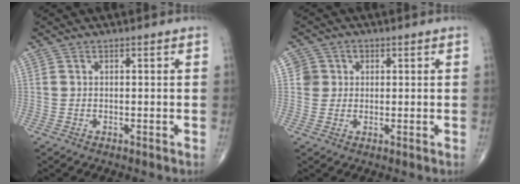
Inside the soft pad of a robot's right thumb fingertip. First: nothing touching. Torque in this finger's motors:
{"motor_torque": [-0.23, 0.65, 0.54, 0.25, -0.03]}